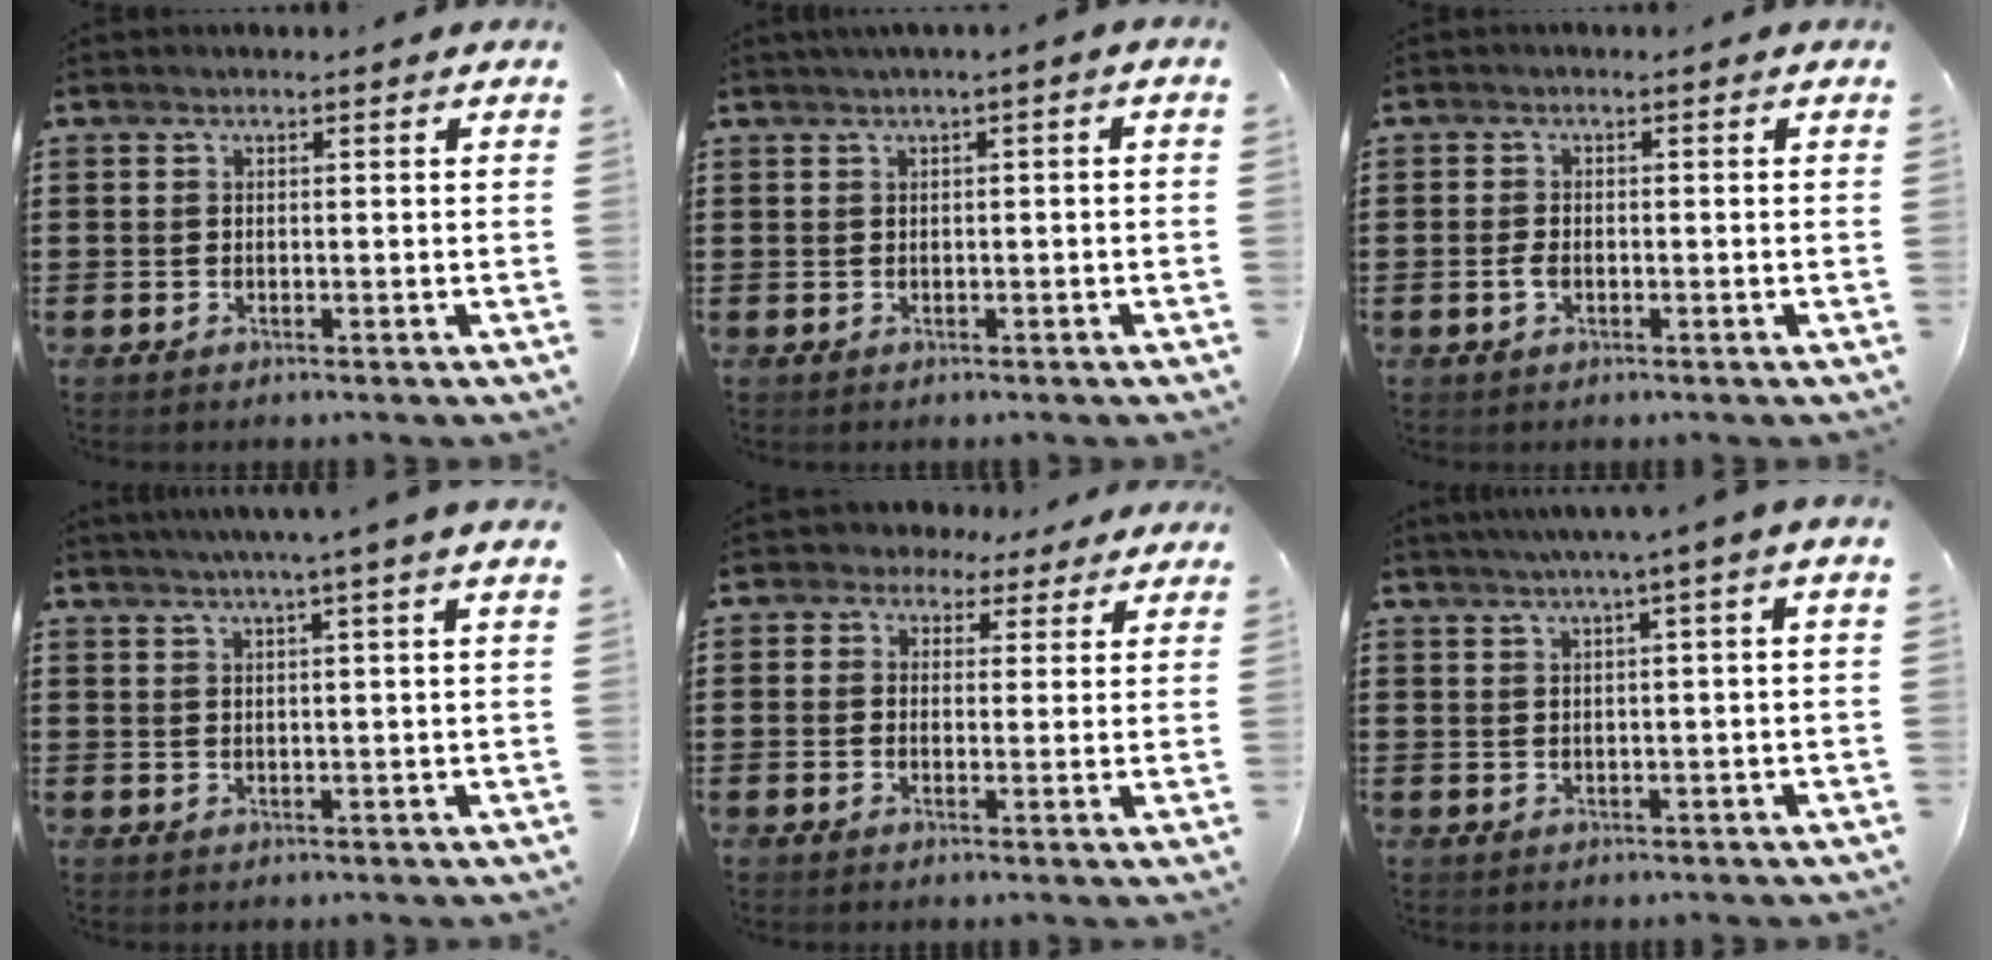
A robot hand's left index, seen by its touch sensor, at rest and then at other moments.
{"total": 1.0, "force": [-0.2, 0.0, 1.0], "torque": [-0.015, -0.004, -0.002]}
{"total": 1.7, "force": [-0.6, 1.0, 1.3], "torque": [-0.033, -0.002, -0.014]}
{"total": 2.7, "force": [1.8, -1.0, 1.8], "torque": [-0.036, -0.002, 0.028]}
{"total": 2.7, "force": [1.6, 2.1, 0.5], "torque": [-0.023, 0.007, 0.028]}
{"total": 2.2, "force": [0.7, -0.6, 2.0], "torque": [-0.034, -0.007, 0.009]}